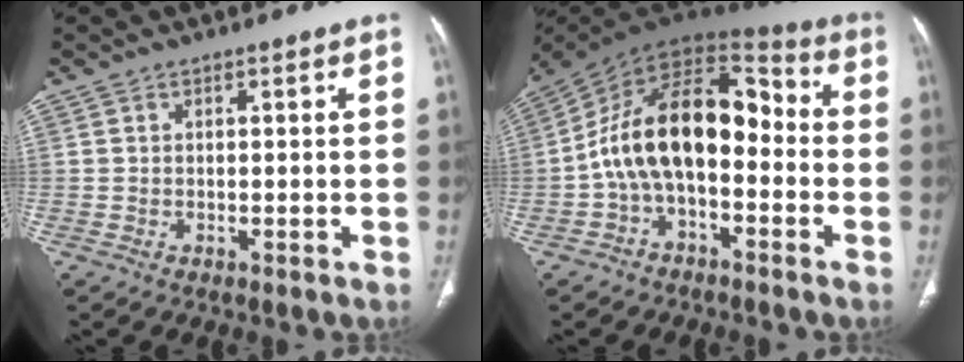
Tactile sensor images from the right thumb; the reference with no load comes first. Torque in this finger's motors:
{"motor_torque": [2.50, 2.51, 1.90, -0.87, 0.24]}